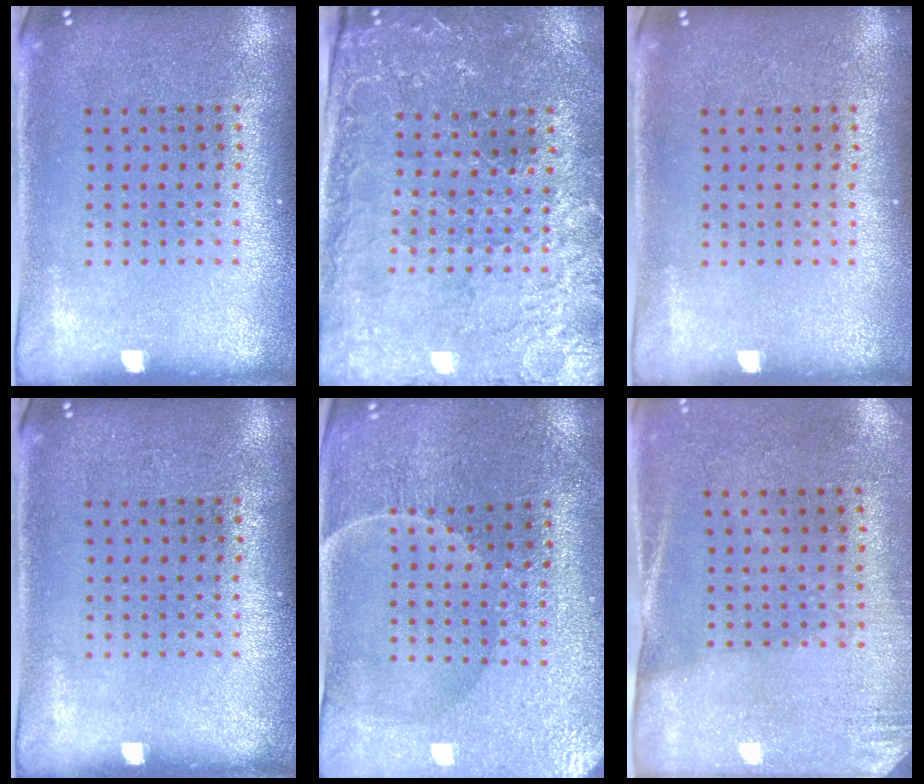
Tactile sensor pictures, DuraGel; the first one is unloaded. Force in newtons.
{"total": 1.5, "press": 1.4, "slide": 0.5}
{"total": 0.0}
{"total": 0.0}
{"total": 1.5, "press": 1.5, "slide": 0.1}
{"total": 2.7, "press": 2.4, "slide": 1.3}